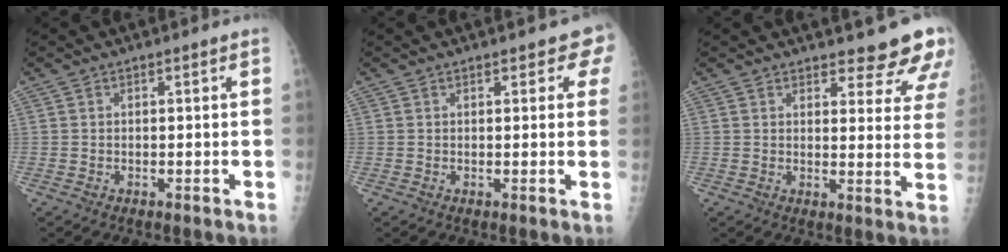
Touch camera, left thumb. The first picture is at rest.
{"total": 3.2, "force": [2.0, 1.5, 2.0], "torque": [0.005, 0.000, 0.017]}
{"total": 10.9, "force": [9.7, 3.1, 3.9], "torque": [-0.007, -0.064, 0.098]}